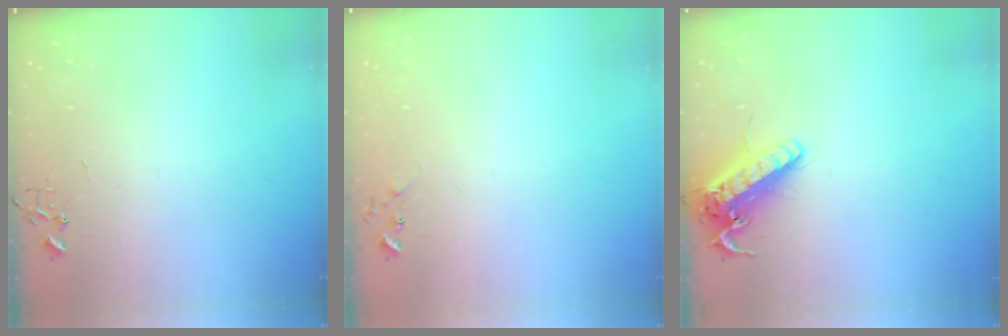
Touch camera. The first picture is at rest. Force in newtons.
{"total": 5.1, "press": 5.0, "slide": 0.8}
{"total": 16.4, "press": 16.1, "slide": 3.2}